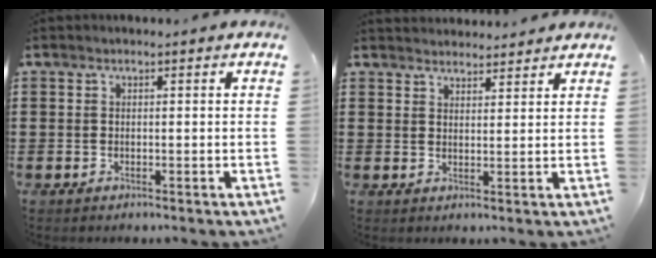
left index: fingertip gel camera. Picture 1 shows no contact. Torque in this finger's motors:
{"motor_torque": [2.14, 0.00, 0.22, 0.05]}